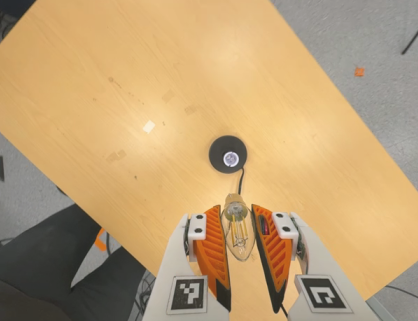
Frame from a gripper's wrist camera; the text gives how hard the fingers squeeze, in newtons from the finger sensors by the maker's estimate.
{"total": 12.3, "left": 12.5, "right": 12.1}